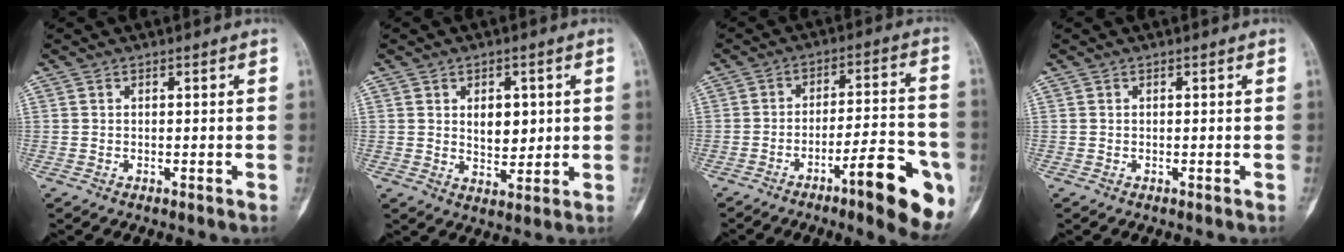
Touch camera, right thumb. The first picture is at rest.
{"total": 6.1, "force": [1.3, 4.0, 4.4], "torque": [-0.035, -0.011, 0.025]}
{"total": 15.0, "force": [-7.1, 3.5, 12.7], "torque": [-0.154, 0.037, -0.099]}
{"total": 0.0}